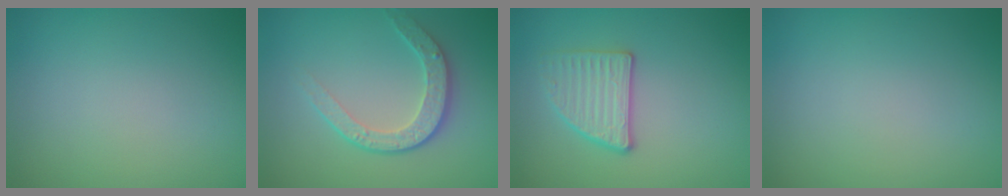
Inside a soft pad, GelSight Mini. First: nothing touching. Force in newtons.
{"total": 3.5, "press": 2.9, "slide": 2.0}
{"total": 2.7, "press": 2.6, "slide": 0.8}
{"total": 0.0}